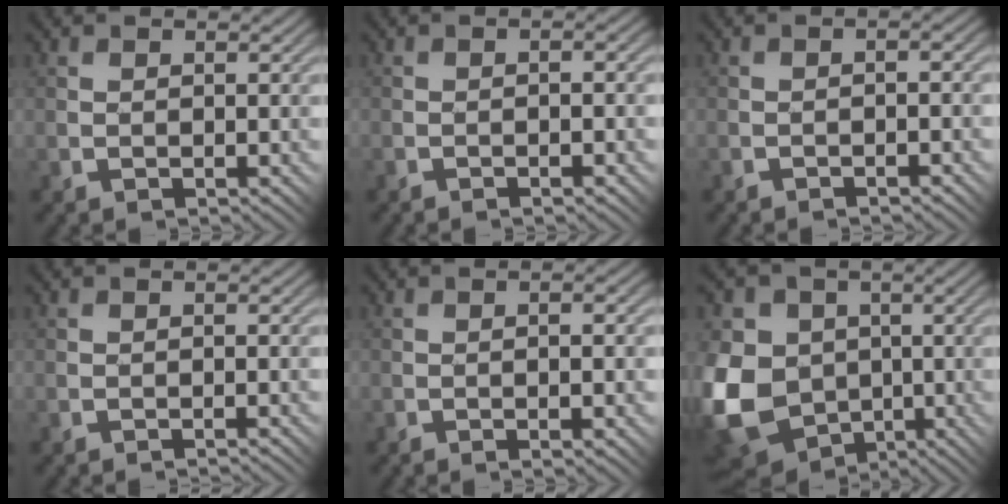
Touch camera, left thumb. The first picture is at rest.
{"total": 3.0, "force": [-1.4, 0.7, 2.6], "torque": [-0.031, 0.007, -0.016]}
{"total": 1.6, "force": [-1.1, 0.3, 1.1], "torque": [-0.018, 0.008, -0.019]}
{"total": 0.7, "force": [-0.6, -0.4, -0.1], "torque": [0.002, 0.007, -0.015]}
{"total": 4.6, "force": [-1.6, 0.8, 4.2], "torque": [-0.054, 0.003, -0.015]}
{"total": 14.6, "force": [-2.7, 12.3, 7.4], "torque": [-0.210, -0.019, -0.080]}